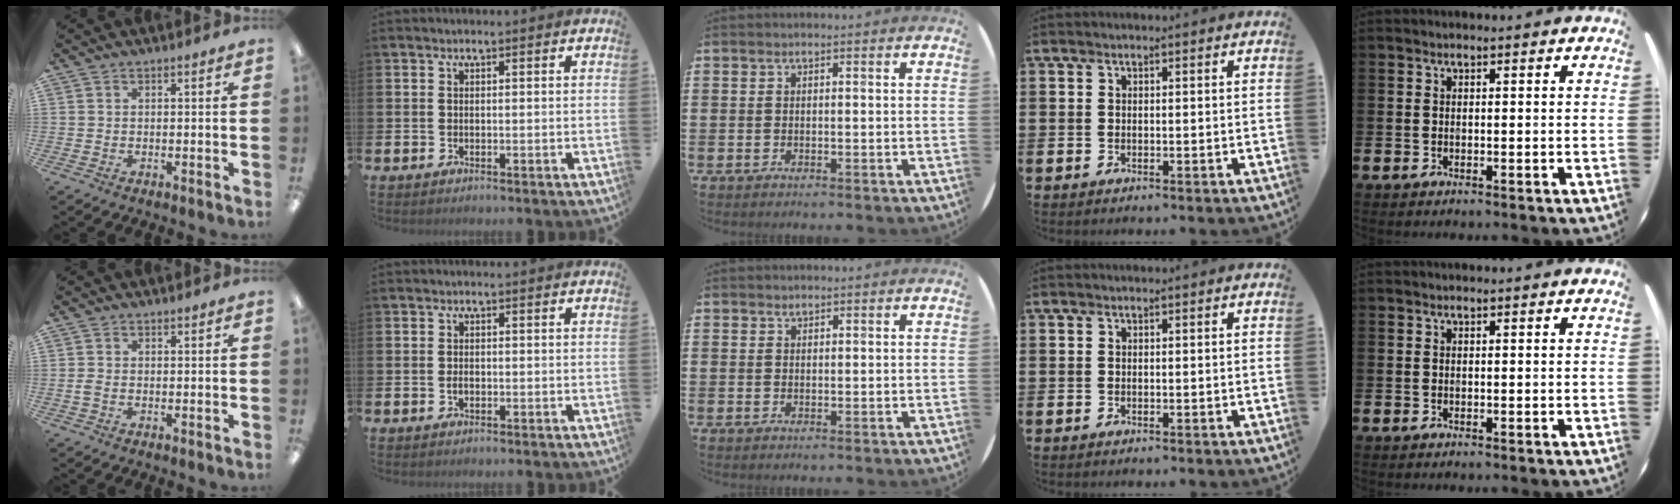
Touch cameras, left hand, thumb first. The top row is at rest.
{"thumb": {"total": 1.3, "force": [-0.1, 0.6, 1.1], "torque": [-0.022, 0.003, -0.001]}, "index": {"total": 0.9, "force": [-0.2, 0.7, 0.6], "torque": [-0.020, 0.007, -0.005]}, "middle": {"total": 0.7, "force": [0.6, 0.2, -0.1], "torque": [0.009, -0.001, 0.011]}}